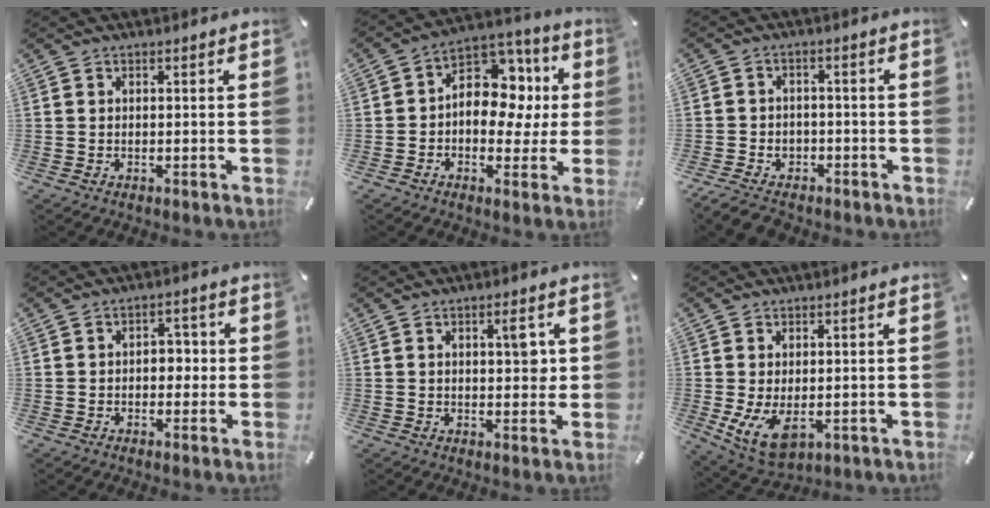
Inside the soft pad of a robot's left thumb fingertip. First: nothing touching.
{"total": 13.4, "force": [1.6, 10.3, 8.5], "torque": [-0.109, -0.015, 0.031]}
{"total": 5.2, "force": [-3.5, 3.6, 1.5], "torque": [-0.027, 0.023, -0.068]}
{"total": 4.0, "force": [-0.8, 2.8, 2.7], "torque": [-0.035, 0.007, -0.021]}
{"total": 5.3, "force": [1.5, 2.4, 4.5], "torque": [-0.051, -0.010, 0.015]}
{"total": 7.5, "force": [-0.5, 4.6, 5.8], "torque": [-0.115, -0.011, -0.005]}